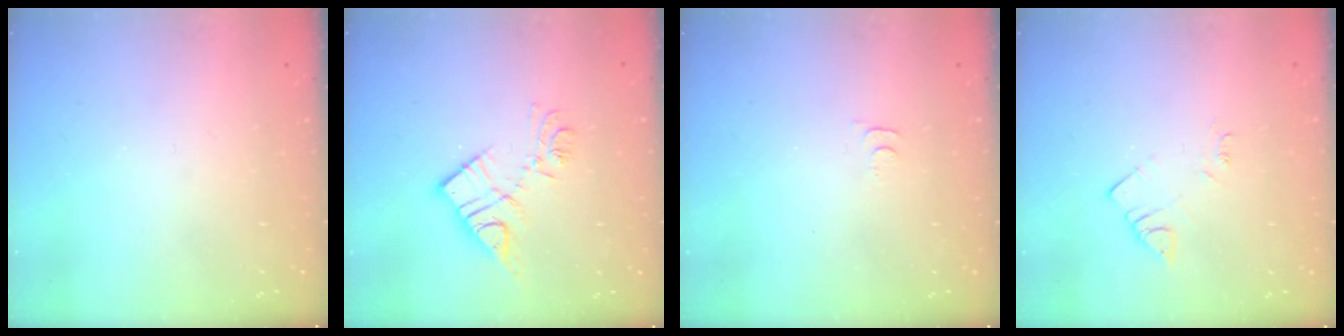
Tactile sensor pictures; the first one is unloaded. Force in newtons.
{"total": 12.0, "press": 12.0, "slide": 0.8}
{"total": 5.1, "press": 5.1, "slide": 0.5}
{"total": 2.9, "press": 2.9, "slide": 0.6}